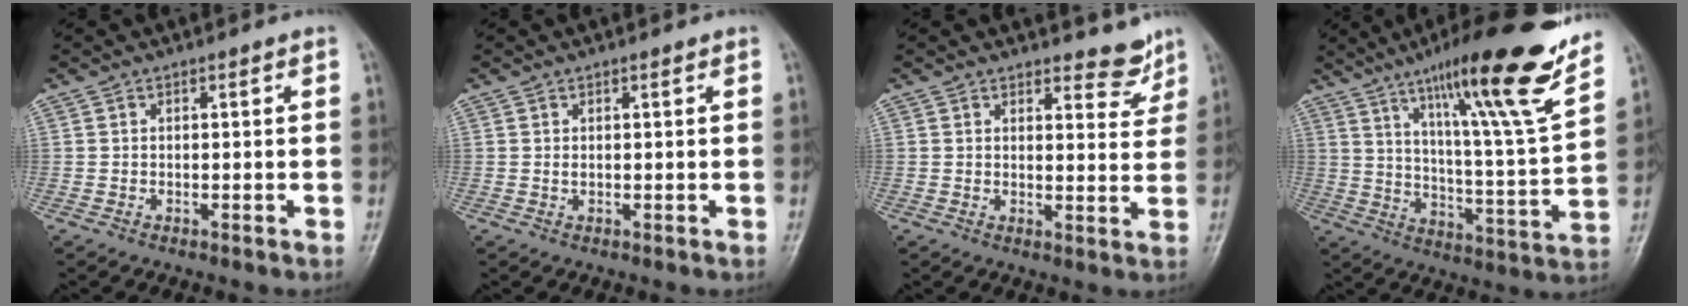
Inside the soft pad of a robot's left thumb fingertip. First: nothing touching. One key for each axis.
{"total": 0.9, "fx": 0.4, "fy": 0.4, "fz": 0.7, "tx": -0.009, "ty": 0.000, "tz": 0.008}
{"total": 5.0, "fx": 4.3, "fy": 2.1, "fz": 1.4, "tx": 0.008, "ty": -0.037, "tz": 0.053}
{"total": 22.7, "fx": 15.4, "fy": 2.0, "fz": 16.6, "tx": -0.225, "ty": -0.070, "tz": 0.241}